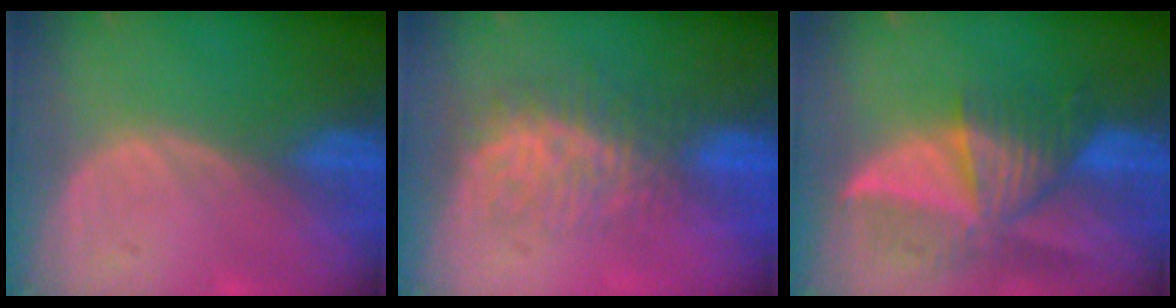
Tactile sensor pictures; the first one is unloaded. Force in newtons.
{"total": 8.5, "press": 7.4, "slide": 4.3}
{"total": 9.6, "press": 8.6, "slide": 4.3}